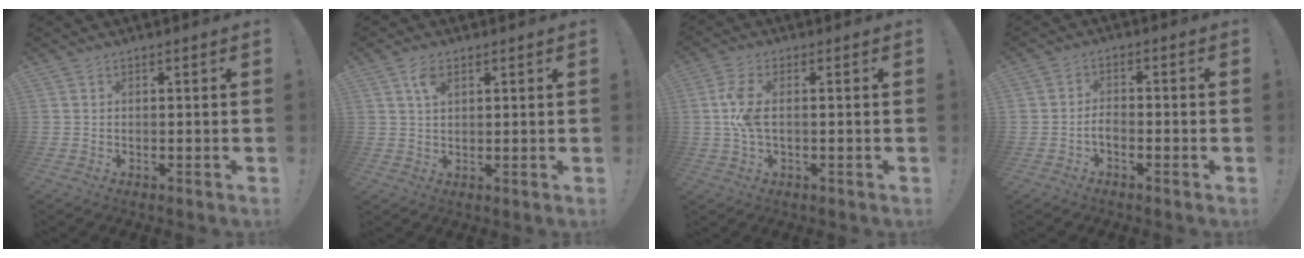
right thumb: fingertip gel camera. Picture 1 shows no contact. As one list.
[{"total": 4.3, "force": [2.3, 2.4, 2.8], "torque": [-0.045, -0.004, 0.039]}, {"total": 7.1, "force": [0.1, 3.0, 6.4], "torque": [-0.132, 0.002, 0.001]}, {"total": 2.6, "force": [-1.8, 1.4, 1.3], "torque": [-0.024, 0.008, -0.031]}]